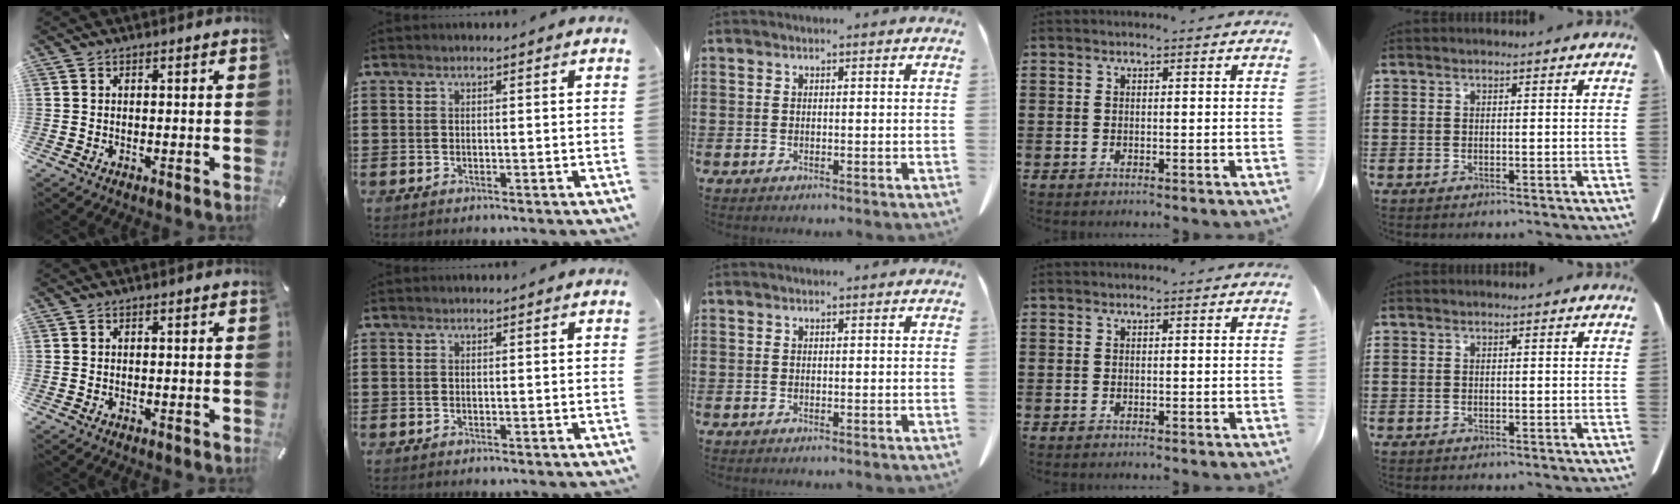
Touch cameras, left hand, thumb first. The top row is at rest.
{}